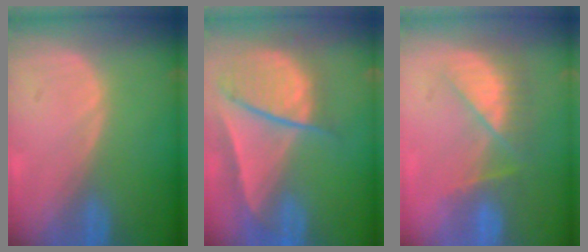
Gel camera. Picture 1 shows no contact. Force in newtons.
{"total": 9.5, "press": 8.1, "slide": 4.9}
{"total": 8.1, "press": 7.0, "slide": 4.1}